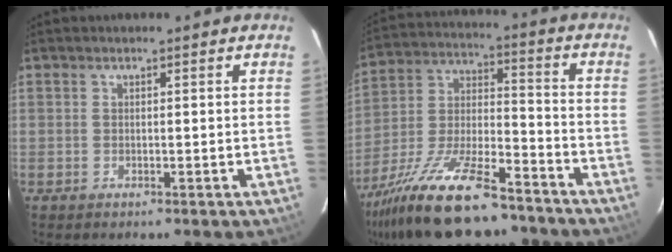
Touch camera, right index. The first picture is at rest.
{"total": 22.8, "force": [-16.7, 6.9, 13.9], "torque": [-0.277, -0.028, -0.281]}